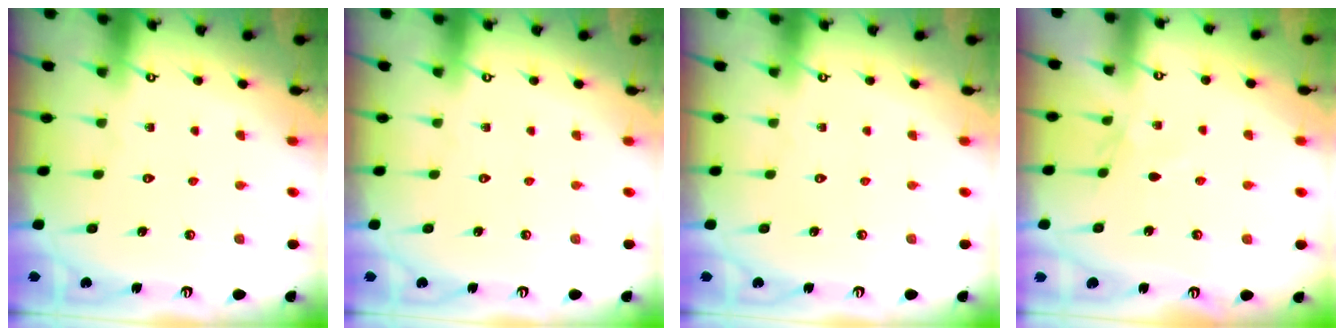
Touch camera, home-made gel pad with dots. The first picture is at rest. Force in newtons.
{"total": 0.0}
{"total": 0.0}
{"total": 2.1, "press": 2.0, "slide": 0.4}